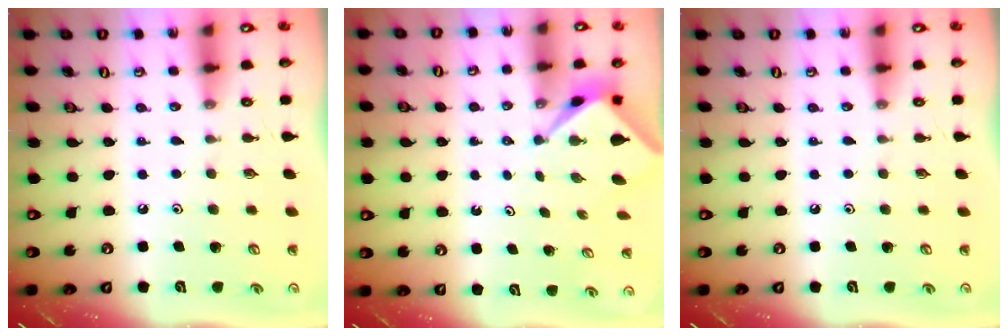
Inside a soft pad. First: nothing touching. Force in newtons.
{"total": 2.2, "press": 2.2, "slide": 0.2}
{"total": 0.0}